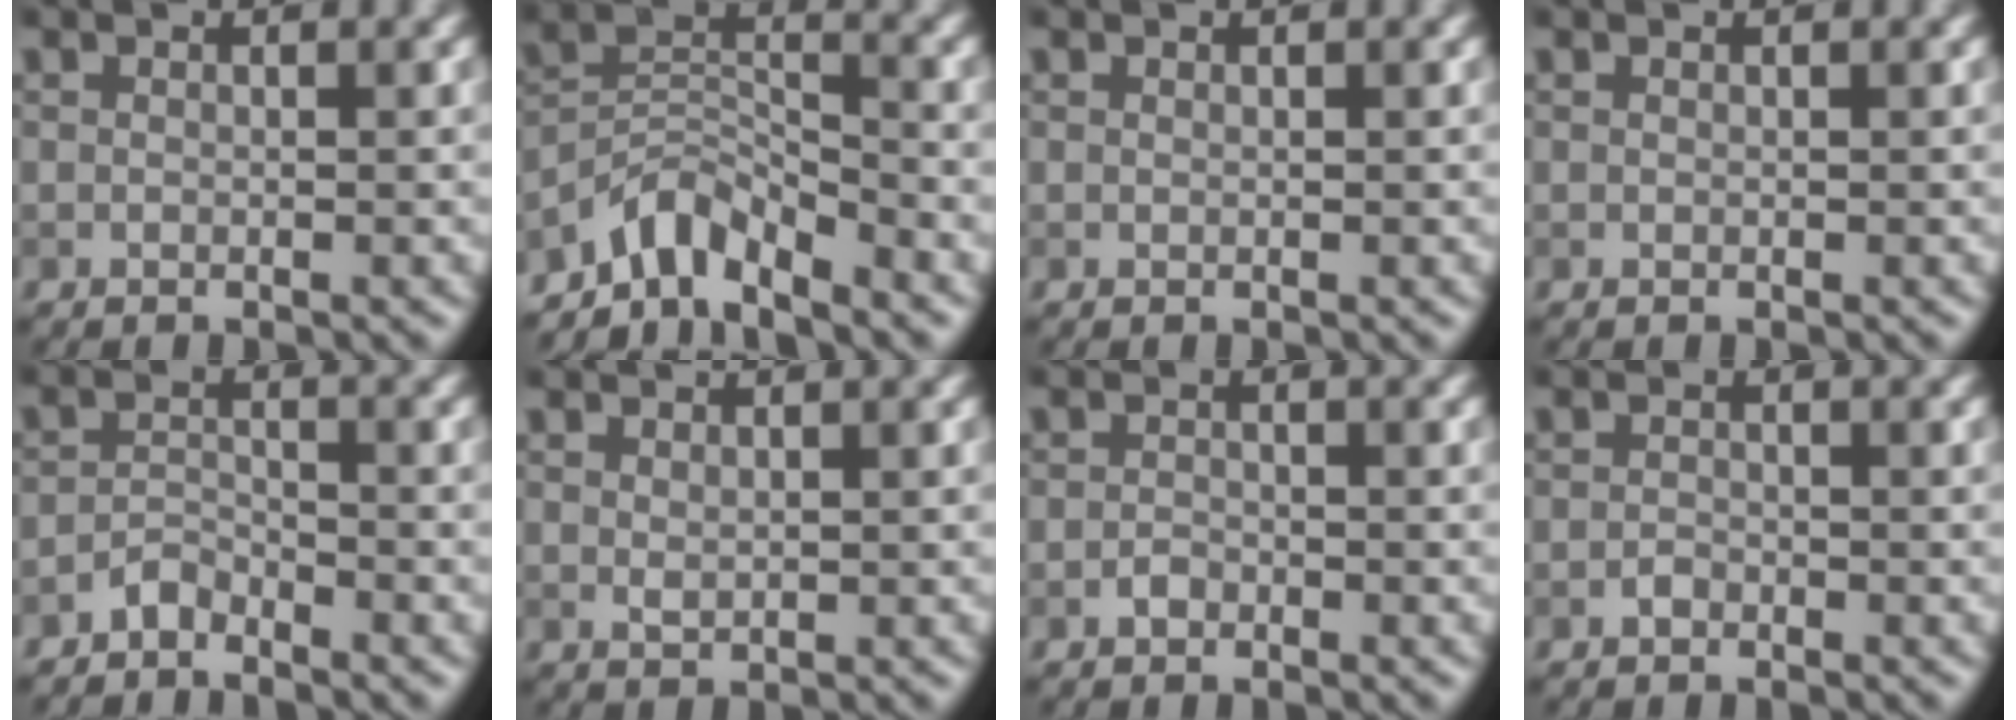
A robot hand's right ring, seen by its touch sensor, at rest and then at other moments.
{"total": 4.5, "force": [-4.0, 1.2, 1.6], "torque": [-0.020, 0.004, -0.088]}
{"total": 0.0}
{"total": 0.0}
{"total": 1.7, "force": [-1.6, 0.4, 0.4], "torque": [-0.006, 0.009, -0.034]}
{"total": 0.7, "force": [0.2, 0.4, 0.5], "torque": [-0.013, -0.001, 0.006]}
{"total": 0.9, "force": [-0.6, 0.5, 0.4], "torque": [-0.007, 0.002, -0.014]}
{"total": 0.7, "force": [-0.6, 0.4, 0.3], "torque": [-0.005, 0.001, -0.012]}